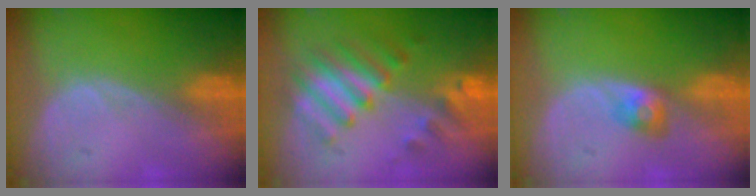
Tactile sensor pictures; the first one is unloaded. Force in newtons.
{"total": 7.9, "press": 7.7, "slide": 1.8}
{"total": 2.9, "press": 2.5, "slide": 1.4}